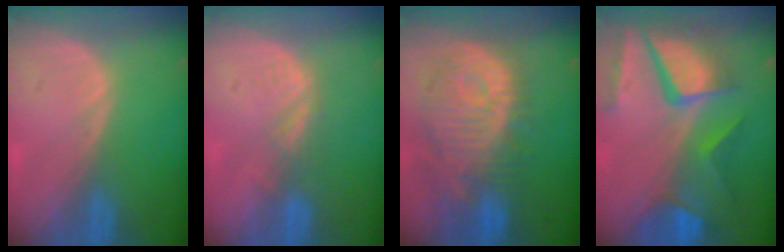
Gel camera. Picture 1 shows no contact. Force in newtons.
{"total": 2.8, "press": 2.2, "slide": 1.7}
{"total": 12.6, "press": 11.2, "slide": 5.7}
{"total": 11.6, "press": 9.7, "slide": 6.5}